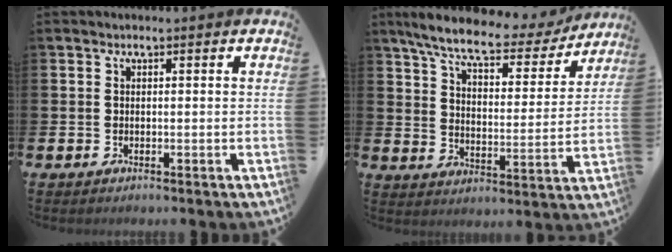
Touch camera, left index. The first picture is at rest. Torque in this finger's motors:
{"motor_torque": [1.13, -1.00, 0.76, 0.21]}